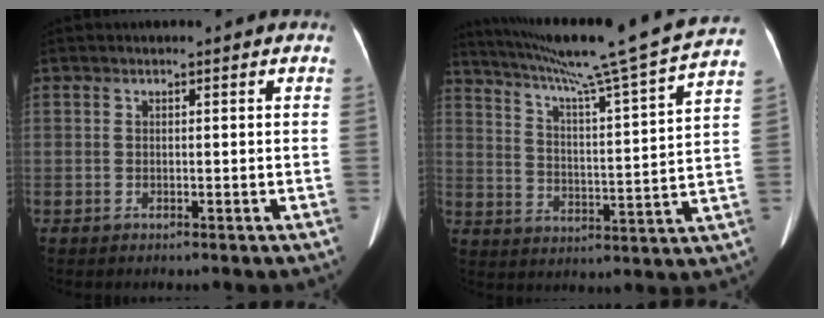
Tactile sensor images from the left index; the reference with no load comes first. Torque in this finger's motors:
{"motor_torque": [0.36, -1.05, 0.00, 0.08]}